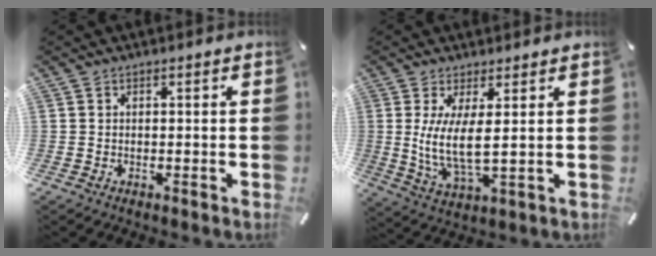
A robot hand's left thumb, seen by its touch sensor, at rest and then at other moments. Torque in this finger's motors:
{"motor_torque": [1.48, 1.41, 1.33, -0.13, 0.33]}